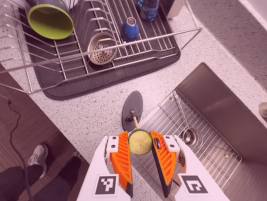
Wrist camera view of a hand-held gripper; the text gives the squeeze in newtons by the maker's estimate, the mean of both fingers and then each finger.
{"total": 7.0, "left": 6.9, "right": 7.2}